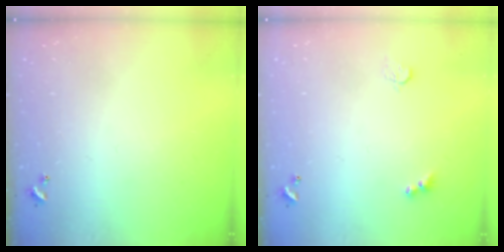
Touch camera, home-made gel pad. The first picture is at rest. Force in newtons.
{"total": 2.9, "press": 2.8, "slide": 0.7}